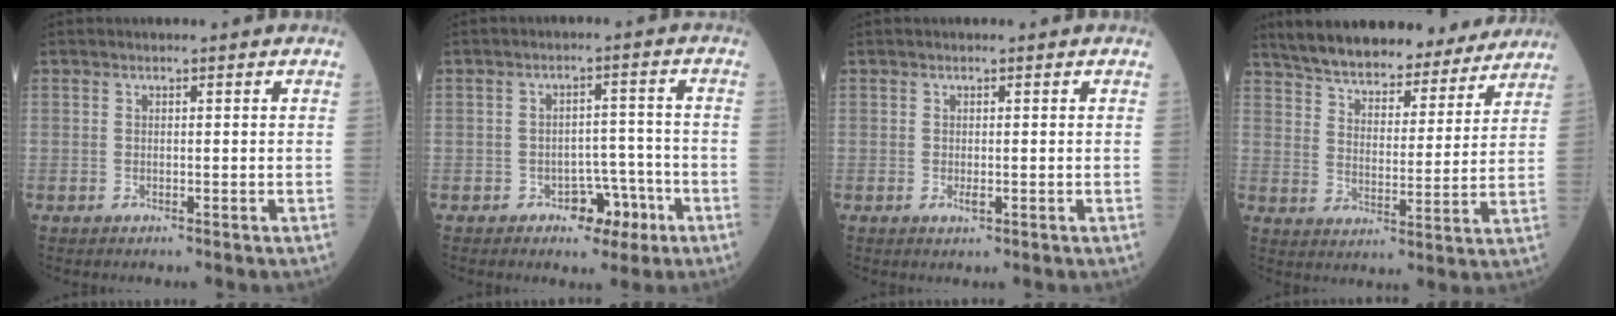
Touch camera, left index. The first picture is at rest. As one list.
[{"total": 5.2, "force": [-3.0, 3.2, 2.9], "torque": [-0.030, 0.015, -0.041]}, {"total": 0.9, "force": [-0.3, 0.4, 0.8], "torque": [-0.012, -0.002, -0.004]}, {"total": 21.0, "force": [18.8, 5.4, 7.6], "torque": [-0.116, 0.007, 0.266]}]